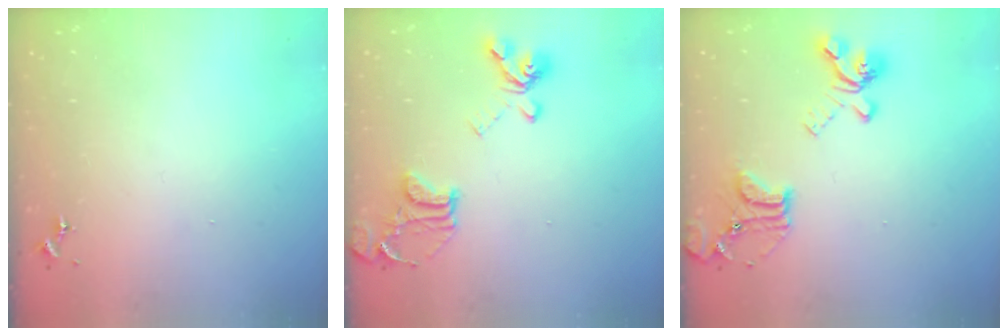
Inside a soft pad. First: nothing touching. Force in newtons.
{"total": 17.6, "press": 17.5, "slide": 1.6}
{"total": 18.2, "press": 18.1, "slide": 1.7}